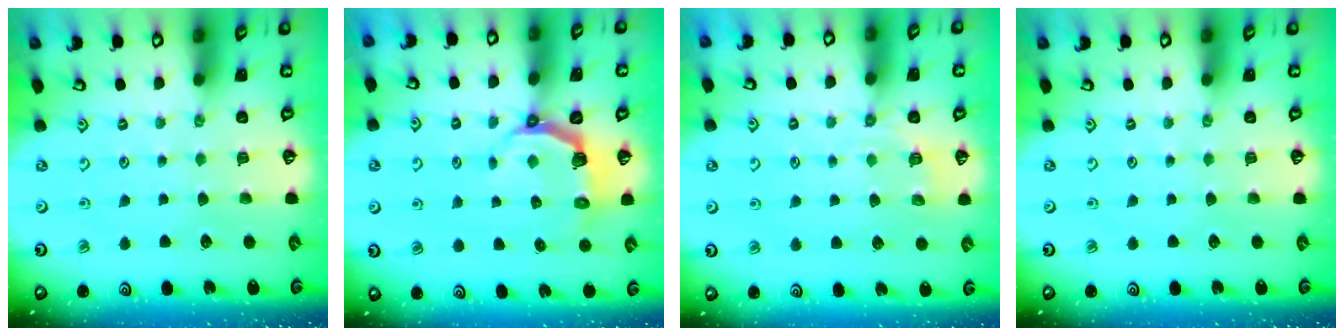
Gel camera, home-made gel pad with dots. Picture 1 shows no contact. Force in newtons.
{"total": 4.9, "press": 3.5, "slide": 3.4}
{"total": 4.3, "press": 3.9, "slide": 1.8}
{"total": 0.0}